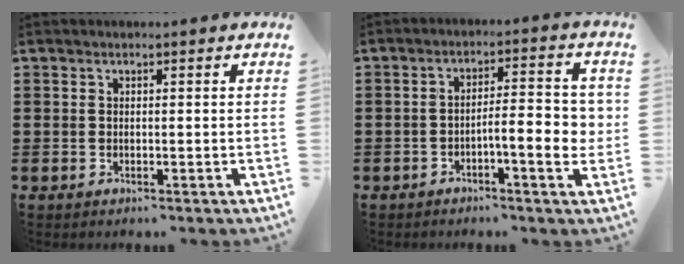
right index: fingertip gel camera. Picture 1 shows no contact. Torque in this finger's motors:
{"motor_torque": [0.17, -0.16, 0.30, 0.09]}